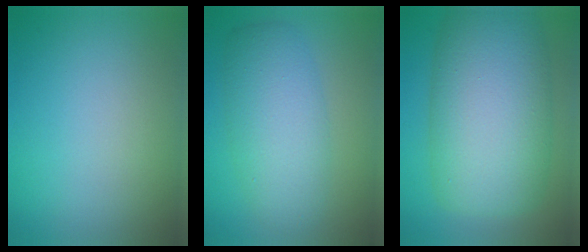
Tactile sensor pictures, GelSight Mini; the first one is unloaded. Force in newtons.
{"total": 5.8, "press": 5.8, "slide": 0.1}
{"total": 13.3, "press": 13.3, "slide": 0.3}